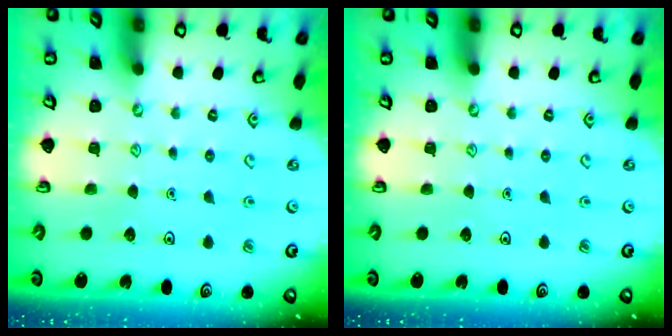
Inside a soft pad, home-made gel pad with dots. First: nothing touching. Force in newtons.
{"total": 0.0}